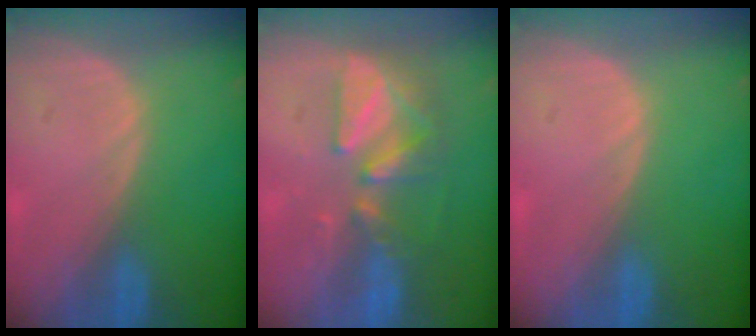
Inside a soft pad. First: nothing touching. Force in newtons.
{"total": 8.6, "press": 7.7, "slide": 3.8}
{"total": 0.0}